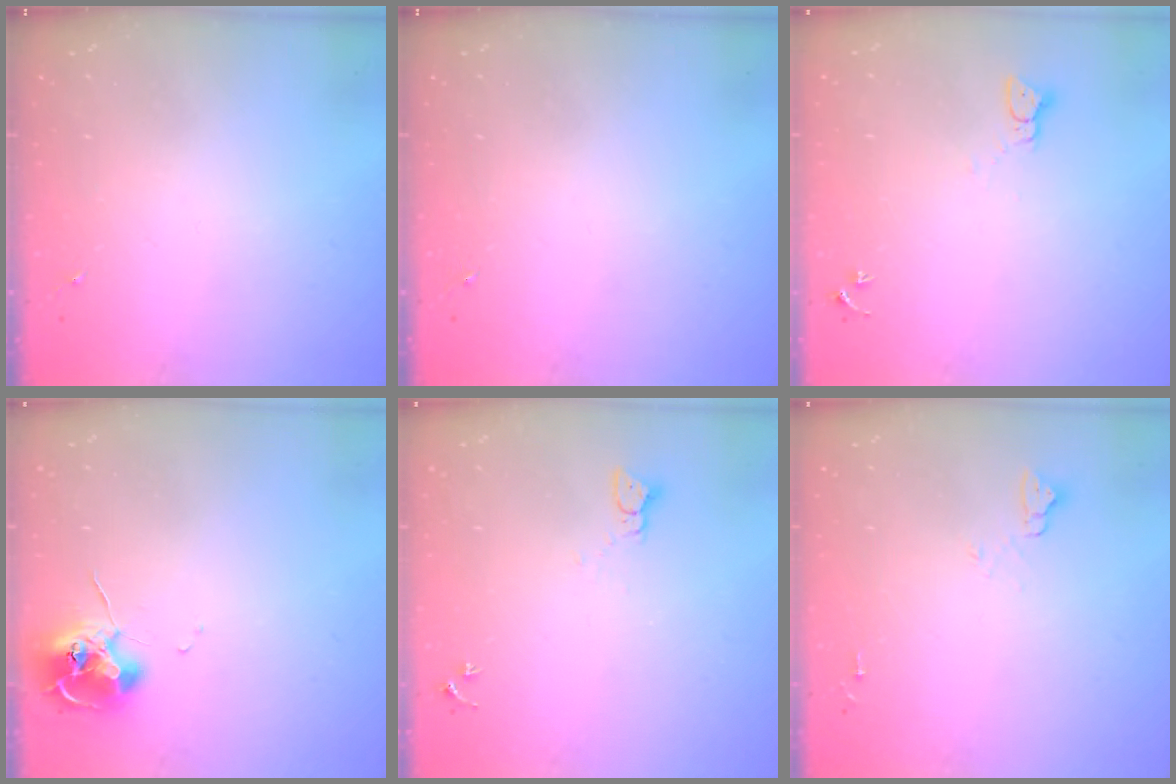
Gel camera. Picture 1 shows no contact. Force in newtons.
{"total": 0.0}
{"total": 2.3, "press": 2.3, "slide": 0.2}
{"total": 9.8, "press": 9.8, "slide": 0.5}
{"total": 3.1, "press": 3.1, "slide": 0.1}
{"total": 4.8, "press": 4.8, "slide": 0.6}